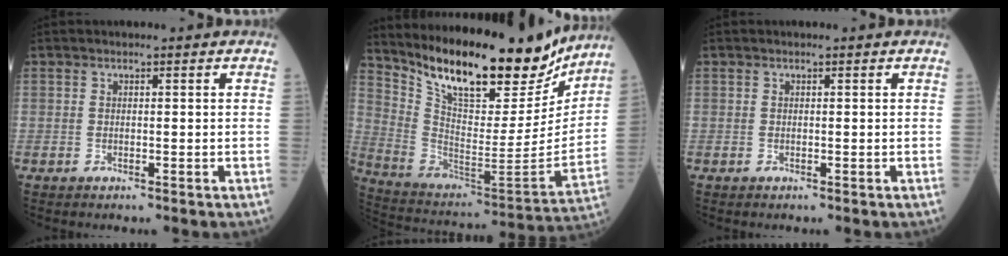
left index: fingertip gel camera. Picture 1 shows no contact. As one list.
[{"total": 23.3, "force": [19.3, 6.3, 11.4], "torque": [-0.202, -0.032, 0.306]}, {"total": 0.0}]